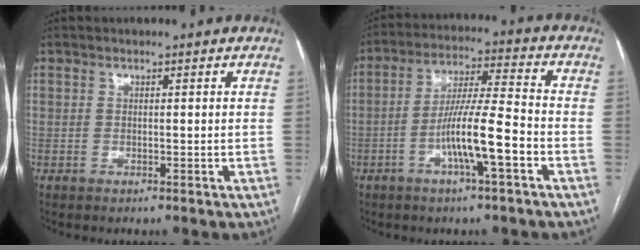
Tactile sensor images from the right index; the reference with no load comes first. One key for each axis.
{"total": 10.2, "fx": -3.9, "fy": 0.4, "fz": 9.4, "tx": -0.174, "ty": 0.008, "tz": -0.070}